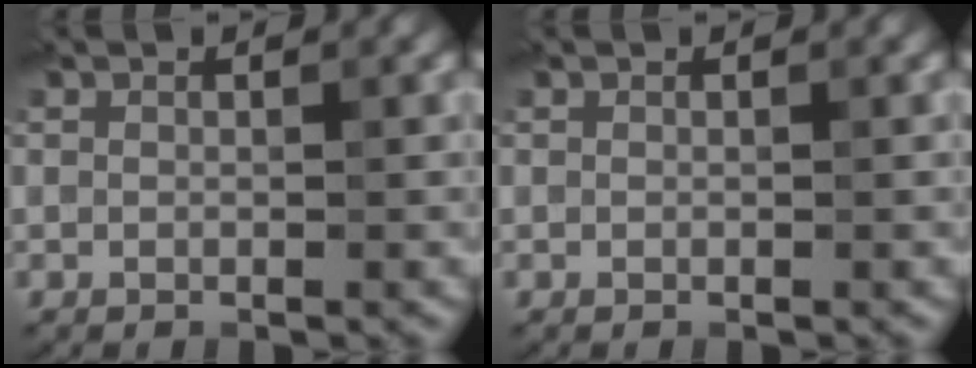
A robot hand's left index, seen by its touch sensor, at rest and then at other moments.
{"total": 0.0}